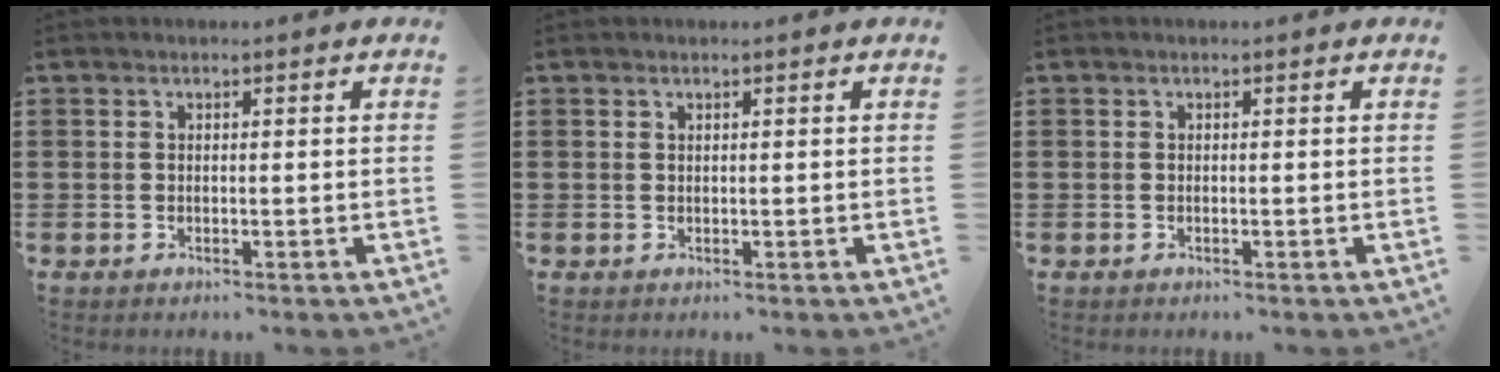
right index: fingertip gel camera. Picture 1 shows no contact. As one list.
[{"total": 0.0}, {"total": 0.0}]